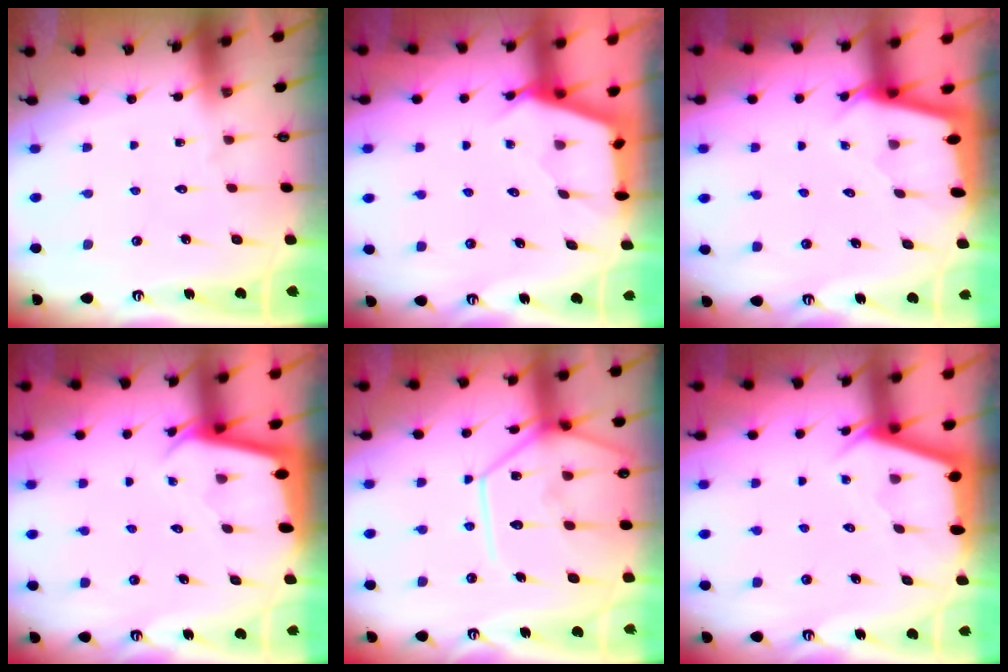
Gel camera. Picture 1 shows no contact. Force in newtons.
{"total": 2.5, "press": 2.5, "slide": 0.4}
{"total": 2.1, "press": 2.1, "slide": 0.1}
{"total": 2.2, "press": 2.2, "slide": 0.1}
{"total": 17.5, "press": 17.4, "slide": 1.7}
{"total": 2.9, "press": 2.8, "slide": 0.4}